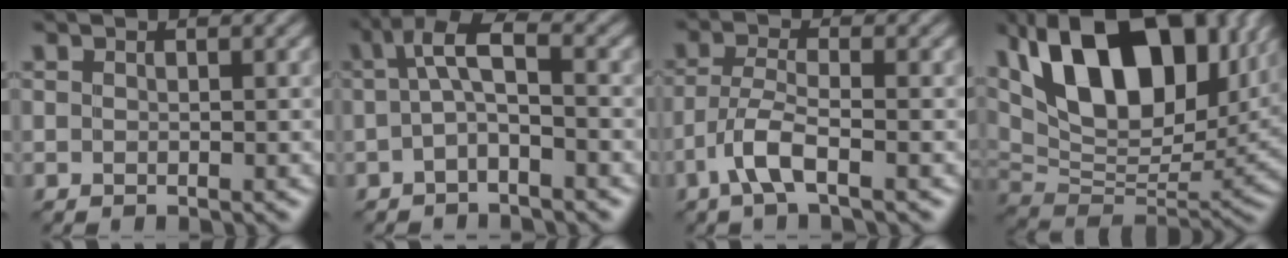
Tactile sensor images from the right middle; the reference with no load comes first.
{"total": 3.4, "force": [0.1, 1.0, 3.2], "torque": [-0.063, 0.011, -0.005]}
{"total": 3.6, "force": [-1.9, 0.8, 2.9], "torque": [-0.065, 0.005, -0.046]}
{"total": 16.3, "force": [7.9, 8.5, 11.4], "torque": [-0.205, 0.020, 0.136]}